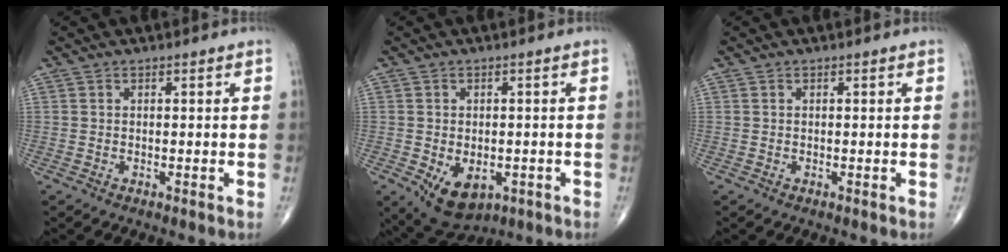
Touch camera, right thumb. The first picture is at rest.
{"total": 8.6, "force": [-2.9, 5.5, 5.9], "torque": [-0.076, 0.001, -0.030]}
{"total": 0.0}